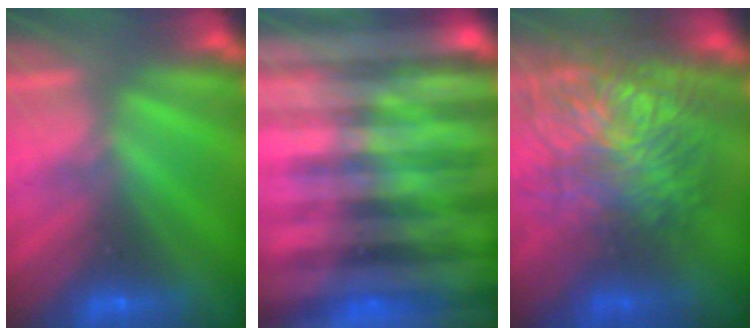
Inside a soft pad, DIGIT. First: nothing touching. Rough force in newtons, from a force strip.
{"total": 8.7}
{"total": 7.5}